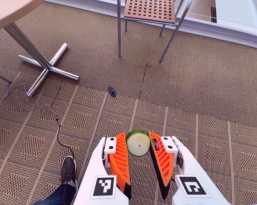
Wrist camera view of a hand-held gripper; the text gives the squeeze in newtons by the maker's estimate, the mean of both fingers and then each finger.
{"total": 6.7, "left": 6.1, "right": 7.3}